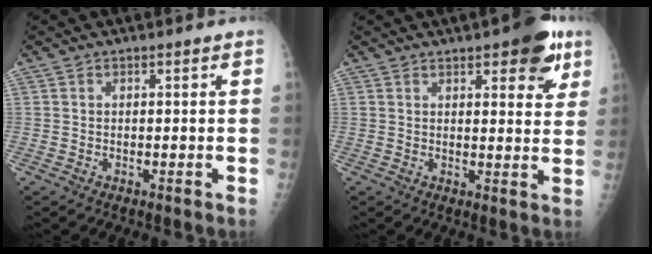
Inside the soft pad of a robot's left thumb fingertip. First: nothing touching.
{"total": 9.4, "force": [5.2, 3.4, 7.1], "torque": [-0.060, -0.018, 0.060]}